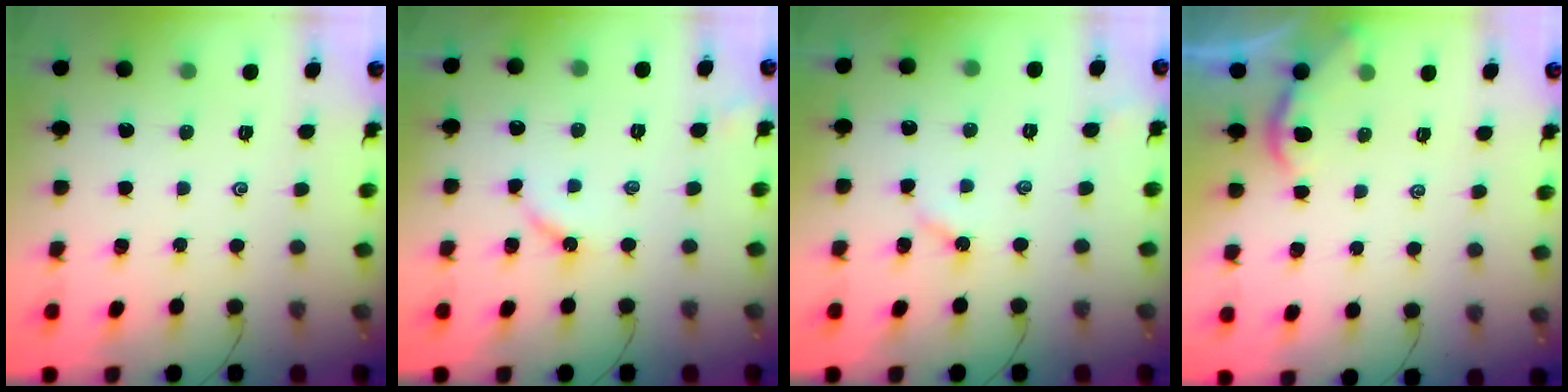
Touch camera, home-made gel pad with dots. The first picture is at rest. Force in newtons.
{"total": 4.6, "press": 4.6, "slide": 0.4}
{"total": 2.4, "press": 2.3, "slide": 0.3}
{"total": 1.3, "press": 1.3, "slide": 0.3}